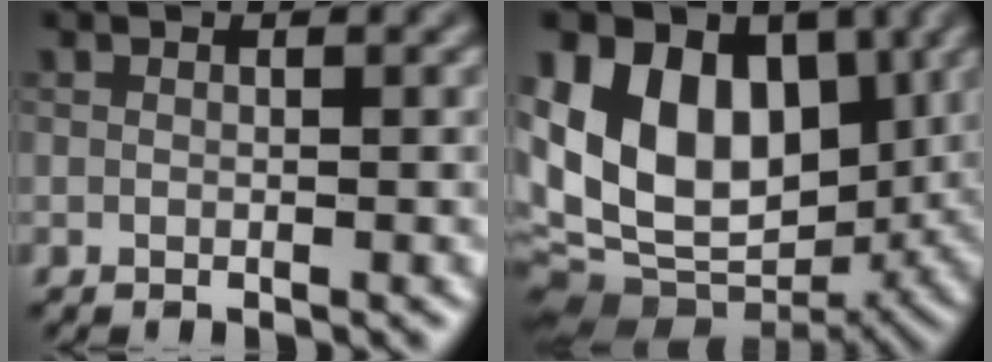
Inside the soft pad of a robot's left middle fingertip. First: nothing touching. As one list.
[{"total": 15.2, "force": [2.2, 10.7, 10.7], "torque": [-0.185, 0.012, 0.042]}]